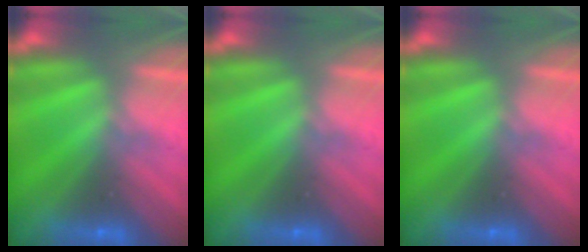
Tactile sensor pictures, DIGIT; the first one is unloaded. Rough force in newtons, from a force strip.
{"total": 0.0}
{"total": 0.0}